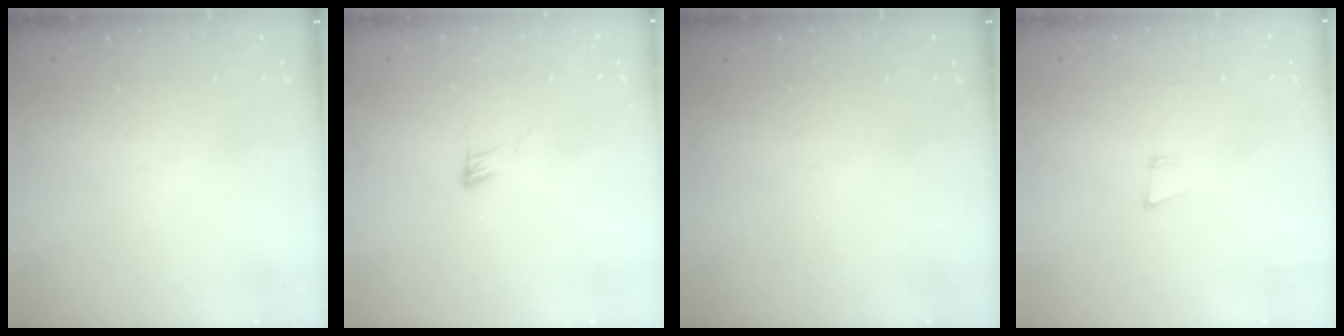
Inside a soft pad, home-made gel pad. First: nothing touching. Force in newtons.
{"total": 4.0, "press": 4.0, "slide": 0.3}
{"total": 0.0}
{"total": 5.0, "press": 4.2, "slide": 2.7}